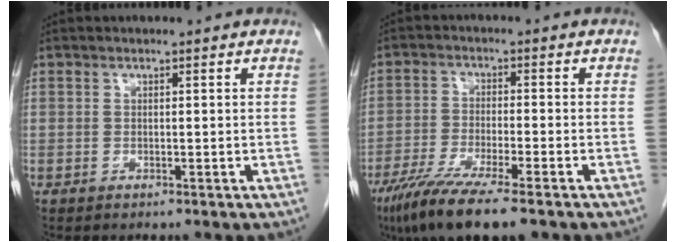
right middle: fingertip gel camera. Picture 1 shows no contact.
{"total": 10.7, "force": [-7.6, 0.9, 7.5], "torque": [-0.130, -0.028, -0.126]}